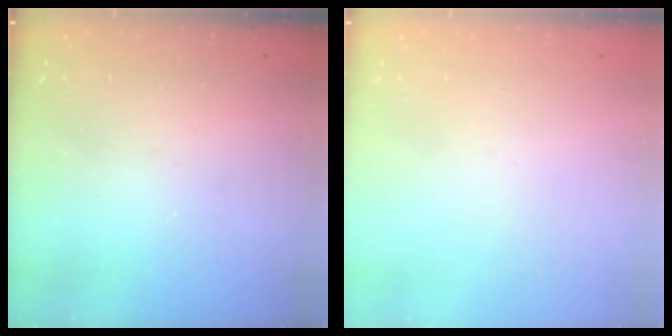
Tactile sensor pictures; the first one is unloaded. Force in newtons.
{"total": 0.0}